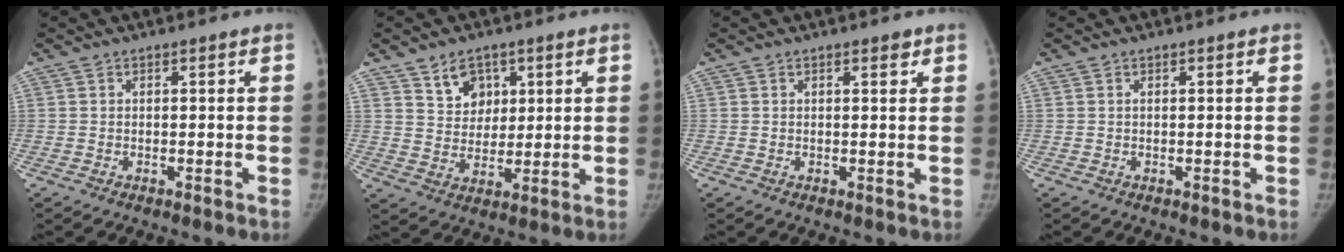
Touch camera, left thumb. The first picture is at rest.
{"total": 6.8, "force": [3.7, 5.2, 2.5], "torque": [-0.012, -0.025, 0.070]}
{"total": 1.3, "force": [0.9, 0.5, 0.9], "torque": [-0.007, -0.004, 0.011]}
{"total": 0.0}